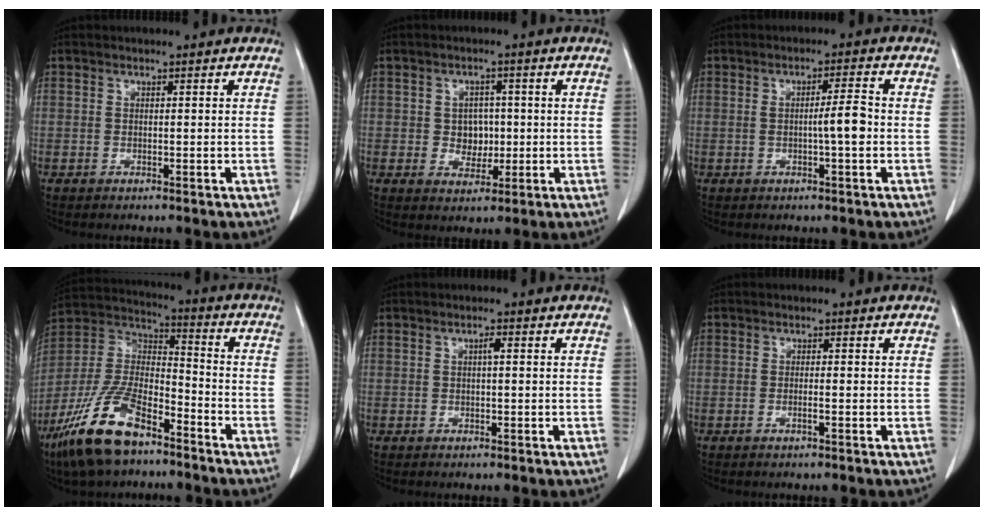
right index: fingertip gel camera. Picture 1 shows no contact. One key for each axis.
{"total": 4.1, "fx": 0.0, "fy": 3.4, "fz": 2.3, "tx": -0.030, "ty": 0.008, "tz": 0.007}
{"total": 4.1, "fx": -0.5, "fy": 0.1, "fz": 4.0, "tx": -0.065, "ty": 0.001, "tz": -0.009}
{"total": 16.1, "fx": -10.6, "fy": 5.6, "fz": 10.8, "tx": -0.231, "ty": -0.002, "tz": -0.202}
{"total": 0.9, "fx": 0.1, "fy": 0.1, "fz": 0.9, "tx": -0.018, "ty": 0.002, "tz": 0.001}
{"total": 0.9, "fx": -0.4, "fy": -0.2, "fz": 0.8, "tx": -0.014, "ty": 0.000, "tz": -0.007}